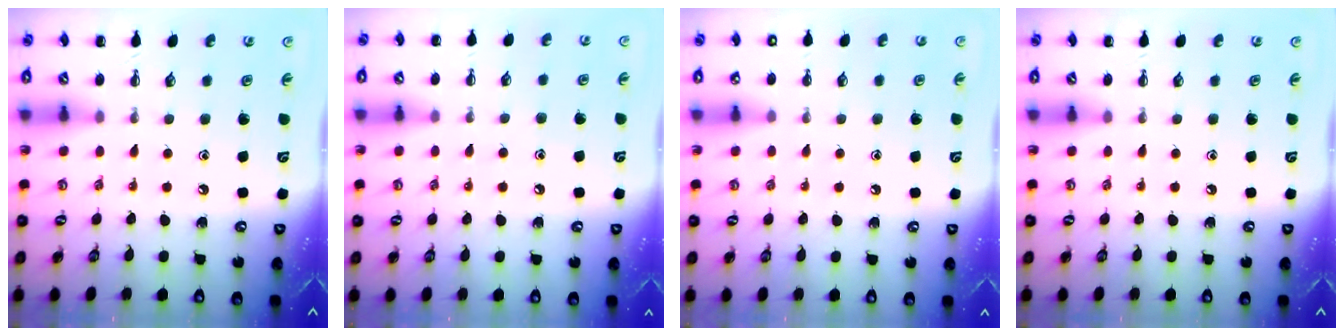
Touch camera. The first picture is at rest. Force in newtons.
{"total": 5.5, "press": 5.4, "slide": 1.3}
{"total": 2.6, "press": 2.1, "slide": 1.6}
{"total": 0.0}